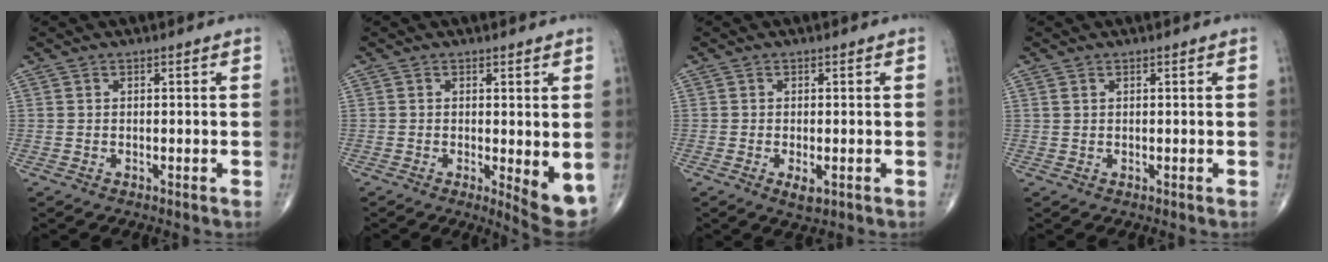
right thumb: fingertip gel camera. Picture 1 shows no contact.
{"total": 6.1, "force": [-0.6, 1.7, 5.8], "torque": [-0.074, -0.017, -0.008]}
{"total": 2.5, "force": [-0.9, 0.9, 2.1], "torque": [-0.036, -0.005, -0.014]}
{"total": 0.5, "force": [0.4, 0.2, 0.2], "torque": [-0.005, 0.008, 0.010]}